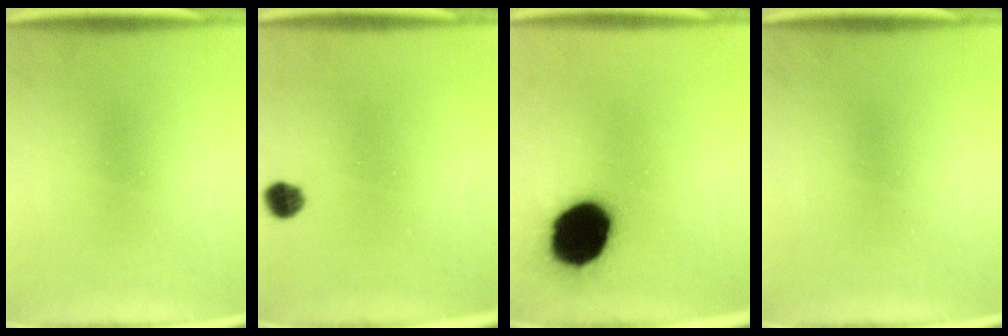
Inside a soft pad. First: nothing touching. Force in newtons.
{"total": 3.1}
{"total": 18.0}
{"total": 0.0}